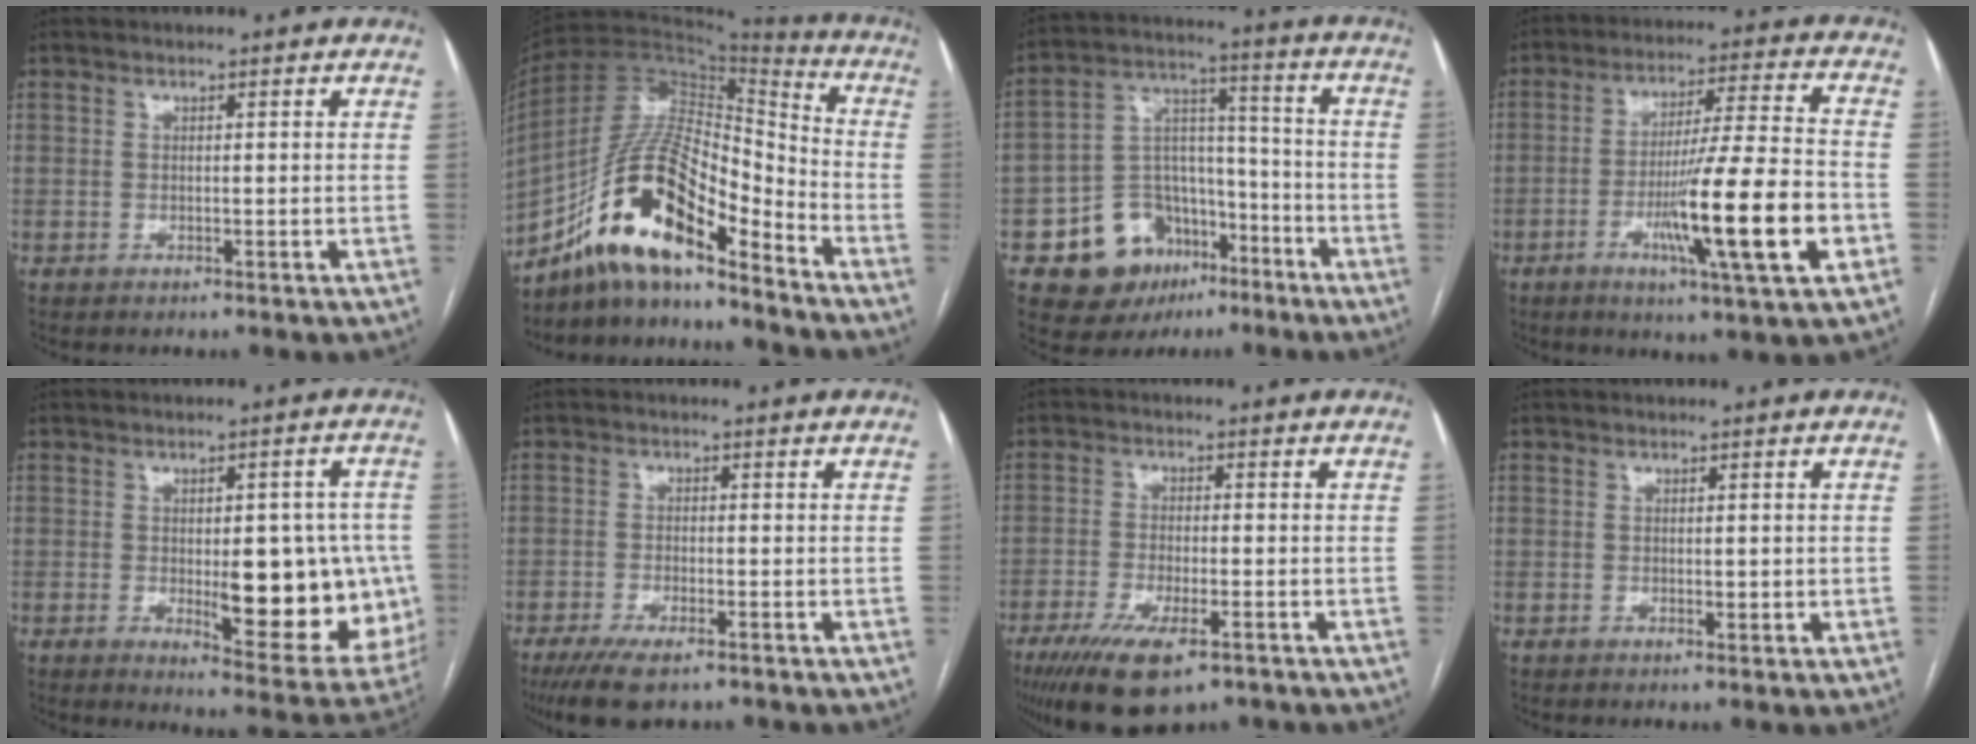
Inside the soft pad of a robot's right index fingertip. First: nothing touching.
{"total": 15.7, "force": [-10.3, 4.0, 11.1], "torque": [-0.215, 0.032, -0.183]}
{"total": 13.3, "force": [-7.0, 10.0, 5.3], "torque": [-0.084, 0.051, -0.103]}
{"total": 16.6, "force": [-5.2, -0.1, 15.8], "torque": [-0.267, -0.017, -0.085]}
{"total": 15.6, "force": [-1.9, 5.6, 14.5], "torque": [-0.146, 0.004, -0.005]}
{"total": 7.2, "force": [-5.2, 2.0, 4.7], "torque": [-0.080, -0.014, -0.085]}
{"total": 11.3, "force": [-7.3, 3.3, 8.0], "torque": [-0.140, -0.022, -0.119]}
{"total": 1.0, "force": [0.0, 0.5, 0.8], "torque": [-0.011, -0.002, 0.001]}